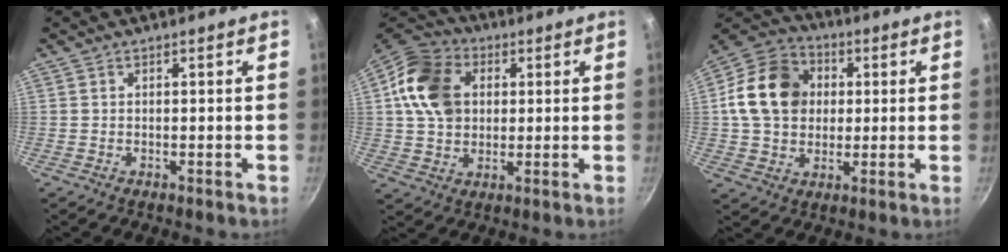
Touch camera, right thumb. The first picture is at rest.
{"total": 14.9, "force": [3.1, 11.4, 9.1], "torque": [-0.147, 0.008, 0.044]}
{"total": 15.9, "force": [2.2, 12.8, 9.2], "torque": [-0.133, 0.018, 0.027]}